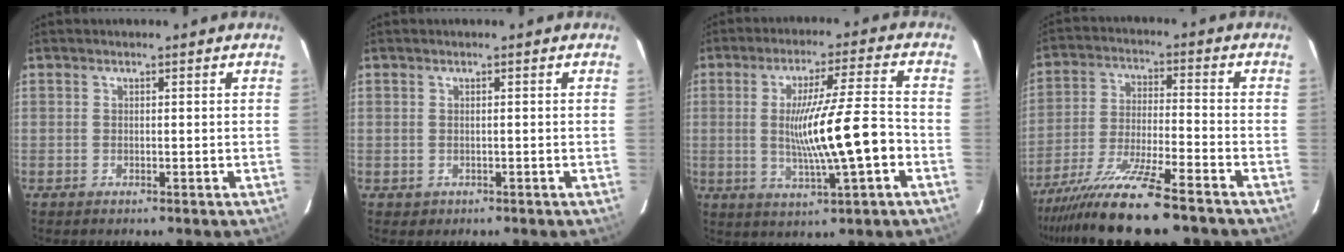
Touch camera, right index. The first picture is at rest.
{"total": 0.5, "force": [-0.1, 0.5, 0.2], "torque": [-0.005, 0.000, 0.004]}
{"total": 12.4, "force": [-2.0, 0.0, 12.2], "torque": [-0.214, -0.002, -0.033]}
{"total": 14.1, "force": [-11.2, 0.2, 8.5], "torque": [-0.160, -0.032, -0.194]}